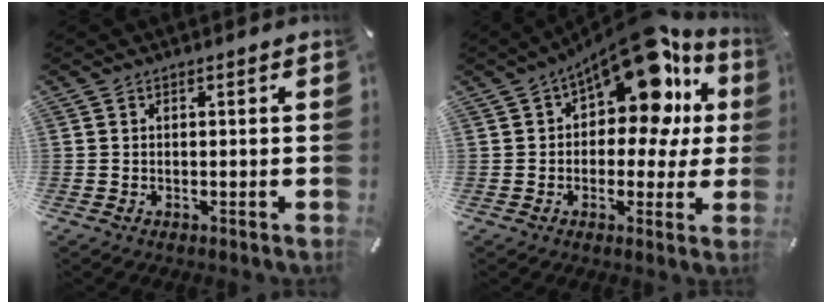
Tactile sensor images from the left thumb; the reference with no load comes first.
{"total": 18.2, "force": [9.1, 9.3, 12.7], "torque": [-0.174, -0.062, 0.153]}